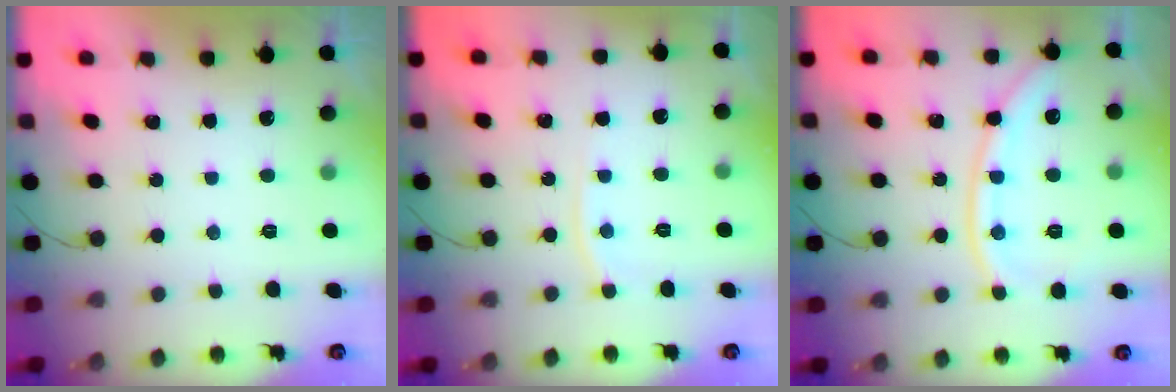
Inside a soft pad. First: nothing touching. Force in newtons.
{"total": 4.3, "press": 4.3, "slide": 0.2}
{"total": 11.3, "press": 11.2, "slide": 1.5}